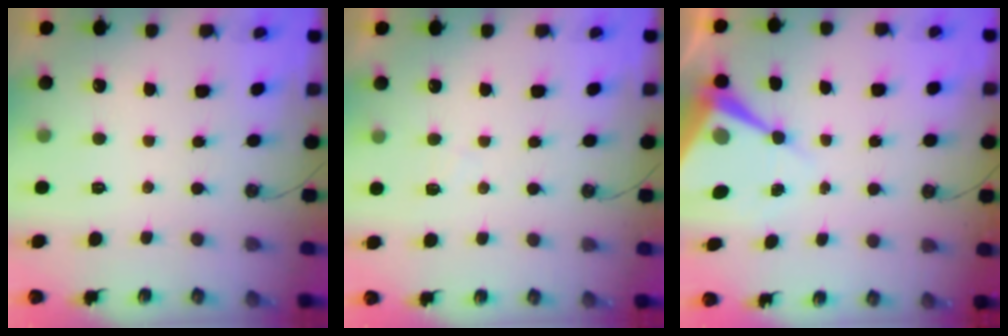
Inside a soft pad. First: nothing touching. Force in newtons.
{"total": 5.4, "press": 5.4, "slide": 0.7}
{"total": 9.1, "press": 9.1, "slide": 0.3}